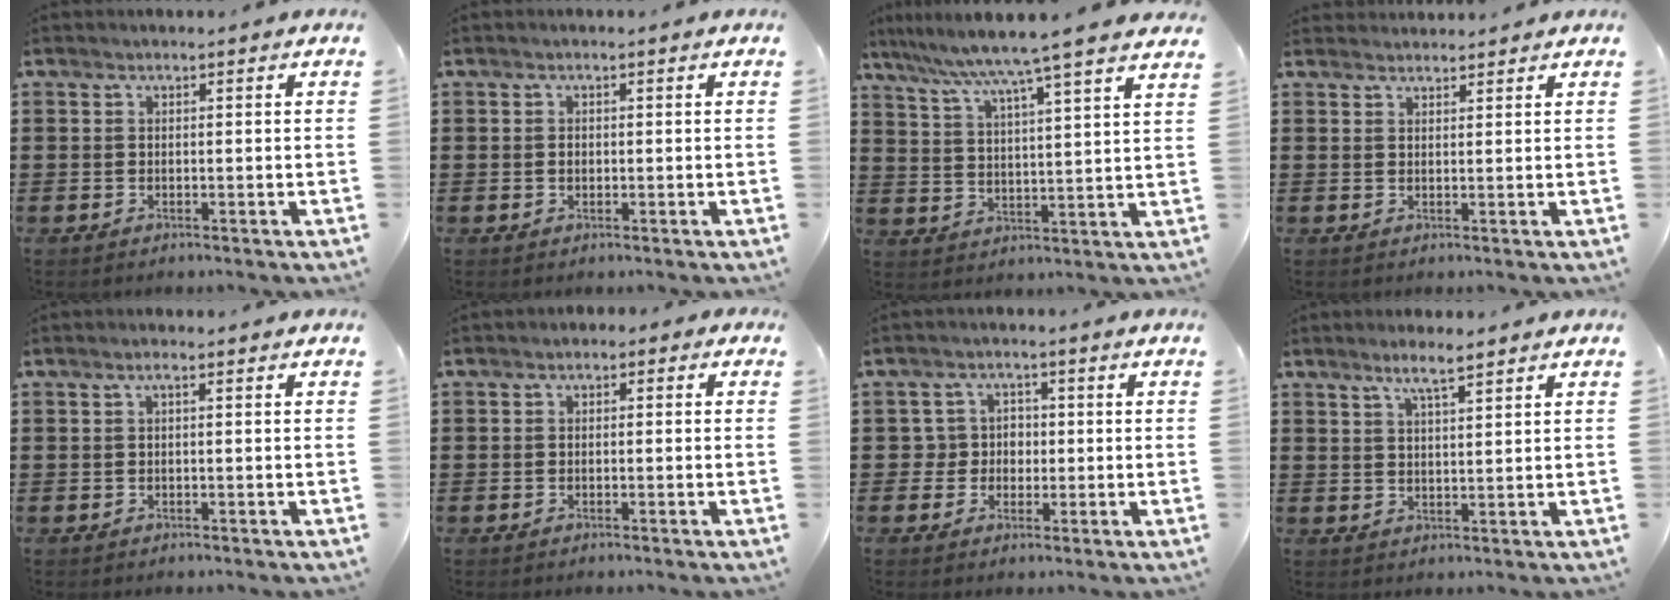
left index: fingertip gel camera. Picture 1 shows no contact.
{"total": 0.8, "force": [0.0, 0.6, 0.5], "torque": [-0.014, 0.002, -0.001]}
{"total": 6.7, "force": [5.7, -1.4, 3.1], "torque": [-0.084, -0.041, 0.090]}
{"total": 1.6, "force": [1.5, 0.2, -0.1], "torque": [-0.002, 0.002, 0.031]}
{"total": 0.9, "force": [-0.2, 0.1, 0.8], "torque": [-0.014, 0.000, -0.005]}
{"total": 1.2, "force": [-0.9, 0.7, 0.2], "torque": [-0.009, 0.004, -0.021]}
{"total": 3.7, "force": [-0.5, 3.5, 0.9], "torque": [-0.034, 0.009, -0.013]}
{"total": 3.6, "force": [2.7, 0.3, 2.4], "torque": [-0.052, 0.006, 0.046]}